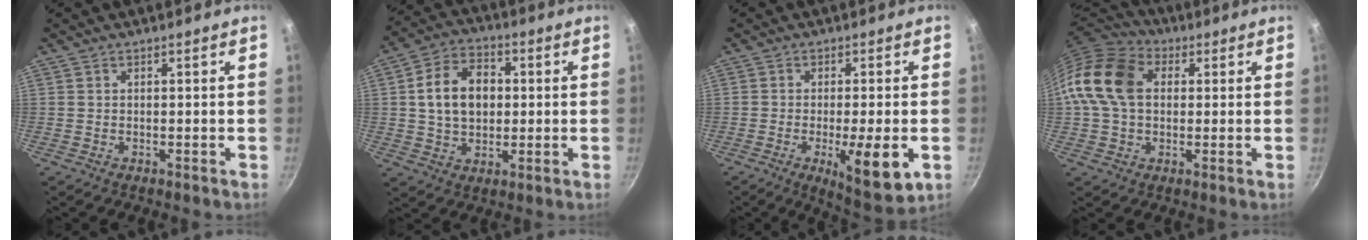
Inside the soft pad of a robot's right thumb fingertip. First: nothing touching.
{"total": 12.2, "force": [1.3, 8.8, 8.3], "torque": [-0.118, 0.015, 0.017]}
{"total": 10.9, "force": [-3.2, 2.7, 10.1], "torque": [-0.148, -0.001, -0.040]}
{"total": 14.6, "force": [2.1, 10.6, 9.8], "torque": [-0.168, 0.024, 0.020]}